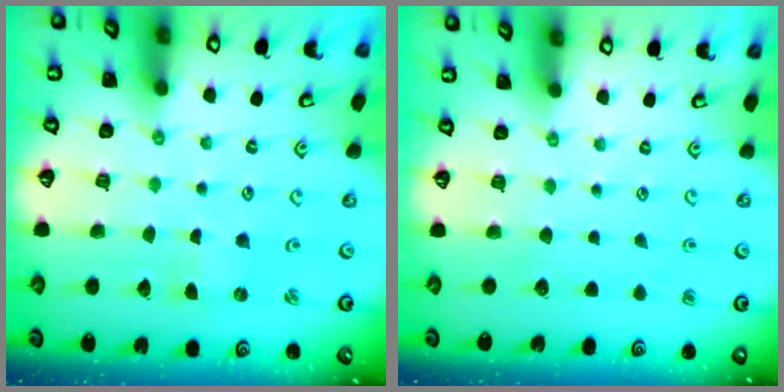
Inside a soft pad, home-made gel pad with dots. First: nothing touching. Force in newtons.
{"total": 0.0}